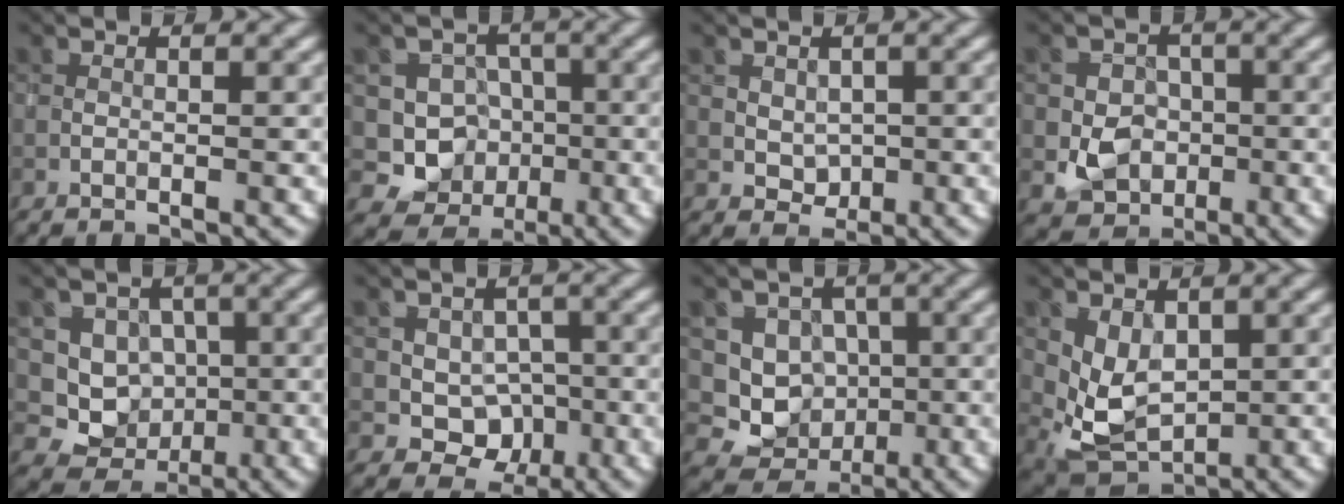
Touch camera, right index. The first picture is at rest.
{"total": 6.4, "force": [-1.1, 6.0, 1.7], "torque": [-0.004, 0.006, -0.045]}
{"total": 1.6, "force": [0.4, 1.4, 0.7], "torque": [-0.012, -0.004, 0.010]}
{"total": 3.7, "force": [-0.5, 3.2, 1.7], "torque": [-0.018, -0.002, -0.008]}
{"total": 5.2, "force": [0.5, 4.9, 1.7], "torque": [-0.002, 0.002, -0.006]}
{"total": 3.8, "force": [-0.2, 3.3, 1.8], "torque": [-0.013, -0.001, -0.002]}
{"total": 6.0, "force": [0.2, 5.6, 1.9], "torque": [-0.007, 0.004, -0.013]}
{"total": 4.0, "force": [1.0, 2.8, 2.6], "torque": [-0.056, -0.012, 0.027]}